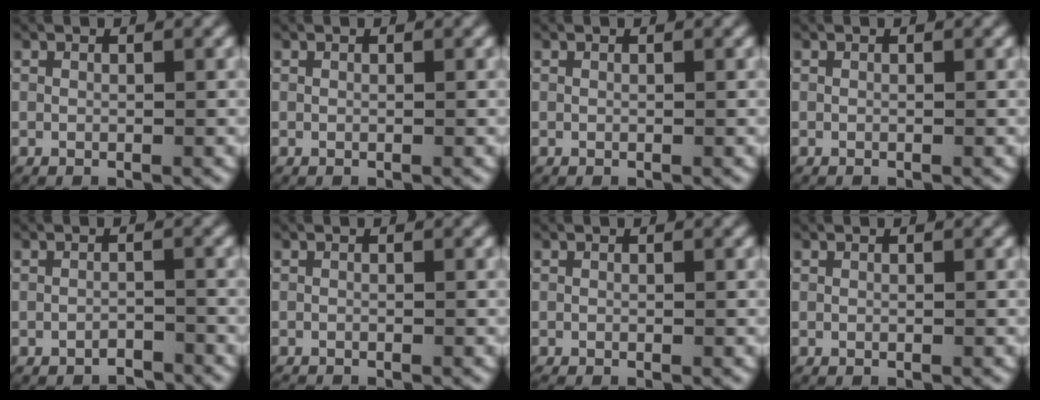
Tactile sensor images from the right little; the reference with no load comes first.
{"total": 0.0}
{"total": 0.0}
{"total": 0.0}
{"total": 1.8, "force": [-1.8, 0.3, 0.1], "torque": [0.005, -0.004, -0.031]}
{"total": 0.7, "force": [-0.7, 0.1, 0.0], "torque": [-0.008, -0.009, -0.009]}
{"total": 0.6, "force": [-0.5, 0.2, 0.2], "torque": [-0.008, -0.006, -0.005]}
{"total": 0.0}